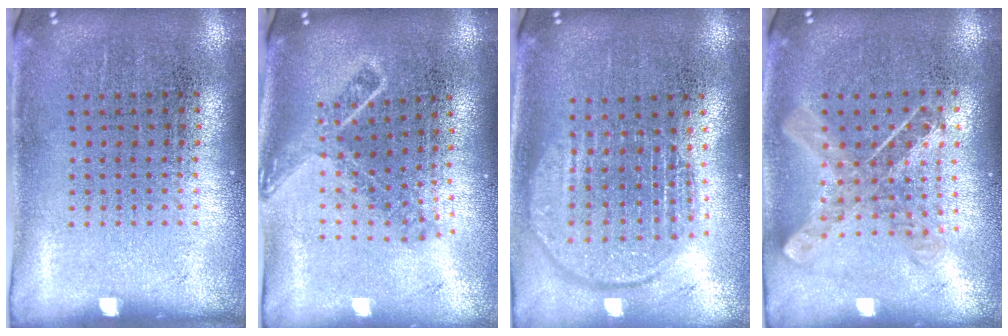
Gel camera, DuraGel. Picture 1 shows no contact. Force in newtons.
{"total": 1.7, "press": 1.2, "slide": 1.2}
{"total": 1.9, "press": 1.7, "slide": 1.0}
{"total": 0.9, "press": 0.9, "slide": 0.2}